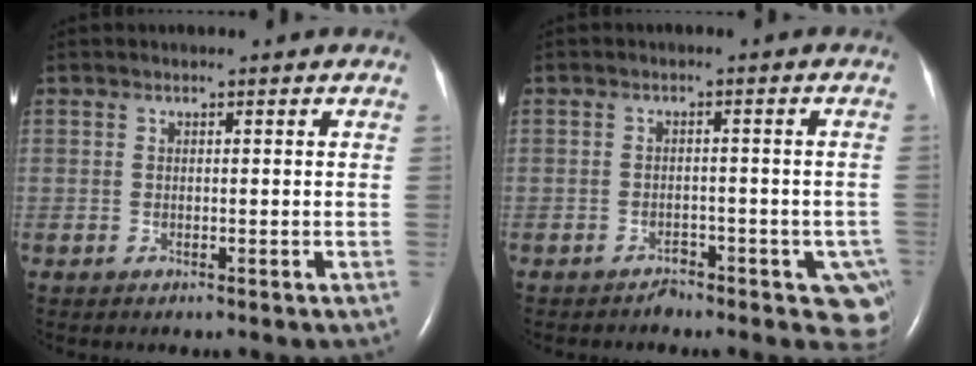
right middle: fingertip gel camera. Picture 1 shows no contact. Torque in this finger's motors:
{"motor_torque": [0.04, -0.08, 0.05, 0.01]}